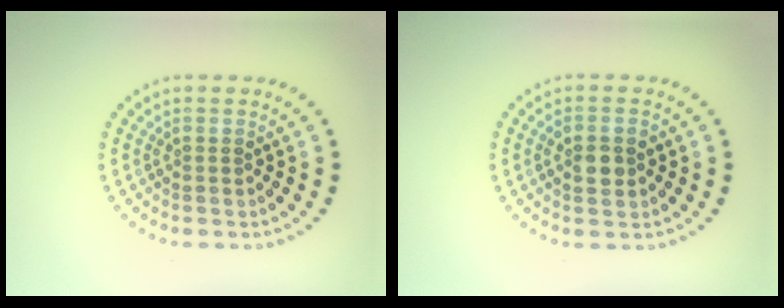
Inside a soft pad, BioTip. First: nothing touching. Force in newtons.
{"total": 2.1, "press": 2.1, "slide": 0.2}